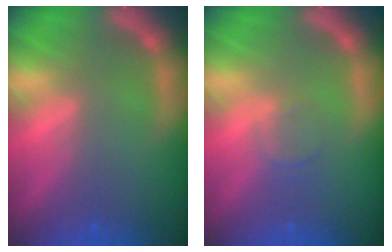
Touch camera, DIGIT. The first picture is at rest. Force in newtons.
{"total": 1.4}